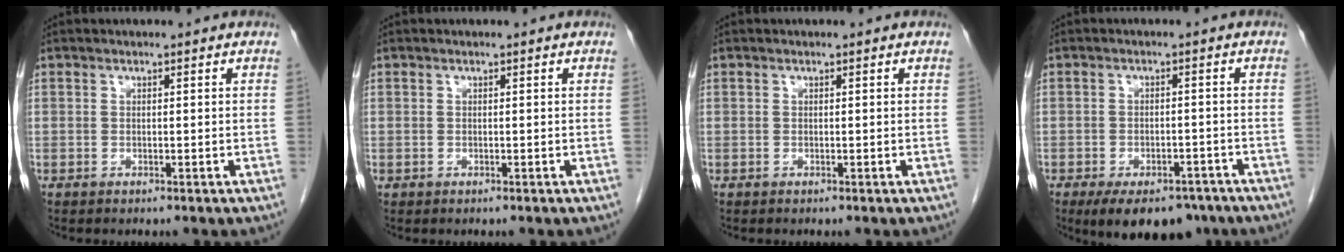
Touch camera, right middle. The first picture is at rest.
{"total": 0.0}
{"total": 0.0}
{"total": 10.9, "force": [-7.9, 5.3, 5.3], "torque": [-0.076, -0.002, -0.113]}